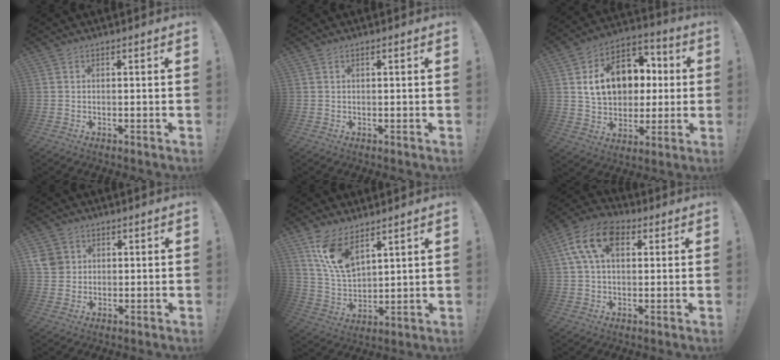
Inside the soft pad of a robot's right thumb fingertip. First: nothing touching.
{"total": 0.7, "force": [0.1, 0.0, 0.7], "torque": [-0.020, 0.004, 0.003]}
{"total": 16.9, "force": [3.3, 13.0, 10.4], "torque": [-0.144, 0.004, 0.077]}
{"total": 5.5, "force": [1.8, 5.0, 1.5], "torque": [-0.015, 0.001, 0.036]}
{"total": 12.0, "force": [8.1, 5.3, 7.1], "torque": [-0.148, -0.041, 0.154]}
{"total": 13.6, "force": [4.5, 8.7, 9.4], "torque": [-0.185, 0.010, 0.086]}